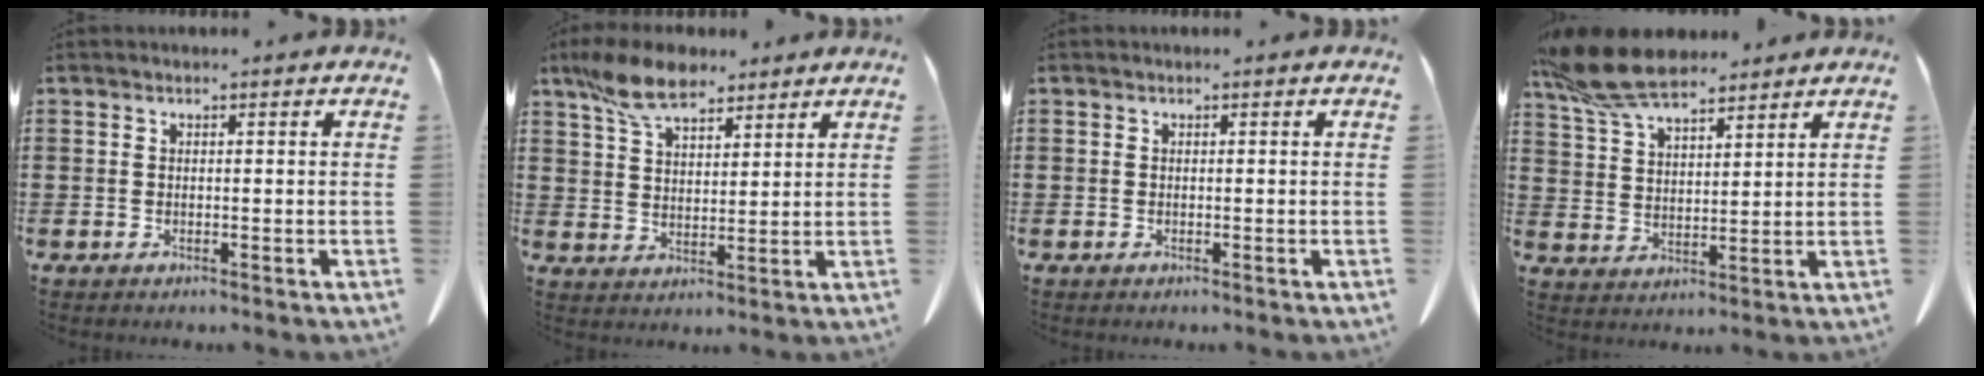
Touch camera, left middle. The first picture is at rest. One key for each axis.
{"total": 8.8, "fx": 6.7, "fy": 3.6, "fz": 4.6, "tx": -0.109, "ty": -0.005, "tz": 0.126}
{"total": 0.0}
{"total": 10.4, "fx": 8.6, "fy": 3.0, "fz": 5.0, "tx": -0.123, "ty": -0.018, "tz": 0.164}